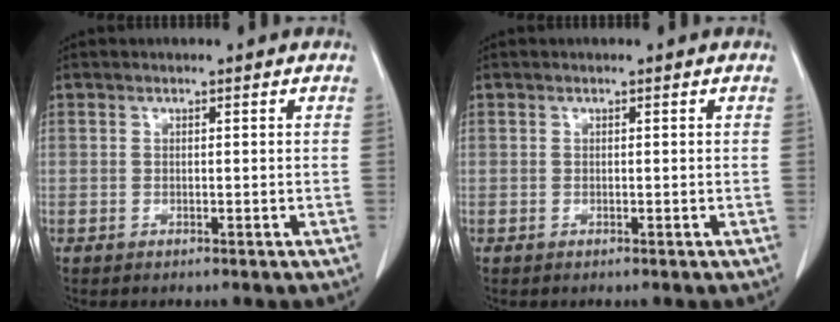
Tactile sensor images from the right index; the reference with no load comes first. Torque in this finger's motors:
{"motor_torque": [0.00, 0.00, 0.00, 0.00]}